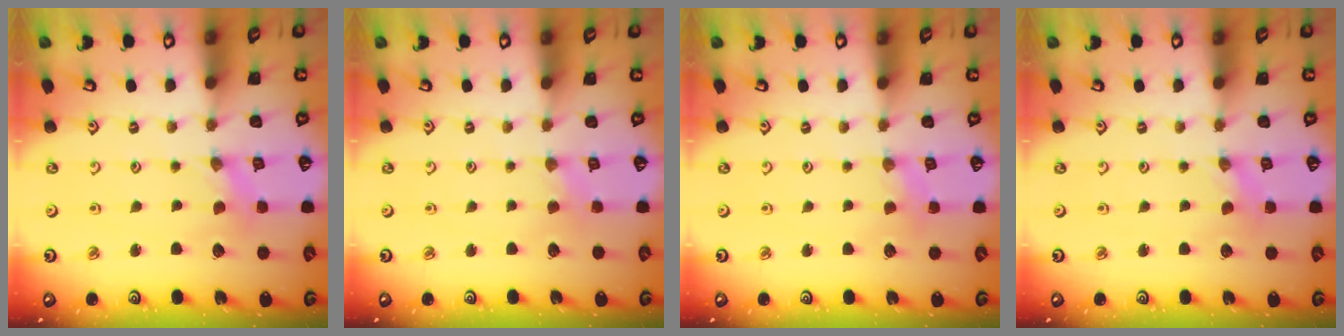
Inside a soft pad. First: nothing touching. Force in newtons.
{"total": 0.8, "press": 0.8, "slide": 0.3}
{"total": 3.1, "press": 3.0, "slide": 0.3}
{"total": 0.0}